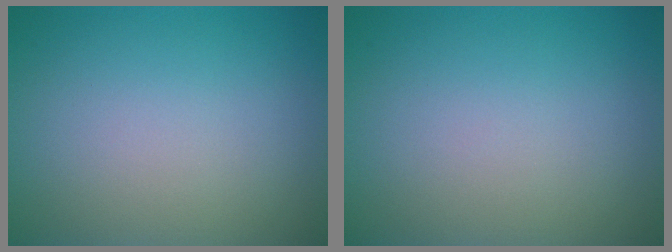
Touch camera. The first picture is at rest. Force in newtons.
{"total": 0.0}